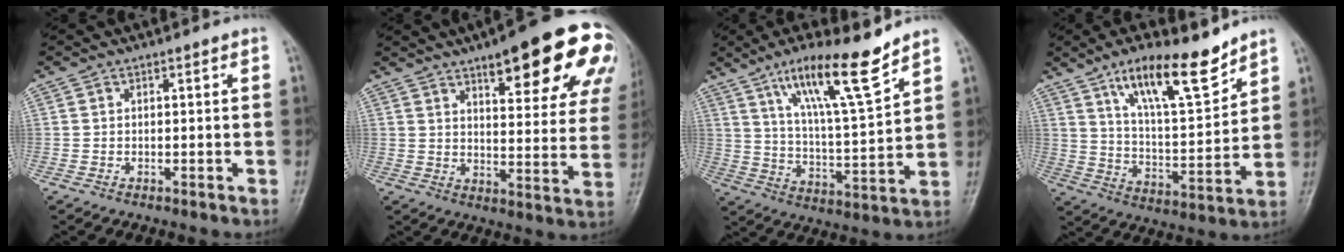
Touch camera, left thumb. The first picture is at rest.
{"total": 22.5, "force": [12.5, 6.6, 17.5], "torque": [-0.193, -0.035, 0.161]}
{"total": 15.1, "force": [10.3, 1.9, 10.8], "torque": [-0.179, -0.060, 0.185]}
{"total": 15.1, "force": [10.3, 4.2, 10.2], "torque": [-0.148, -0.063, 0.186]}